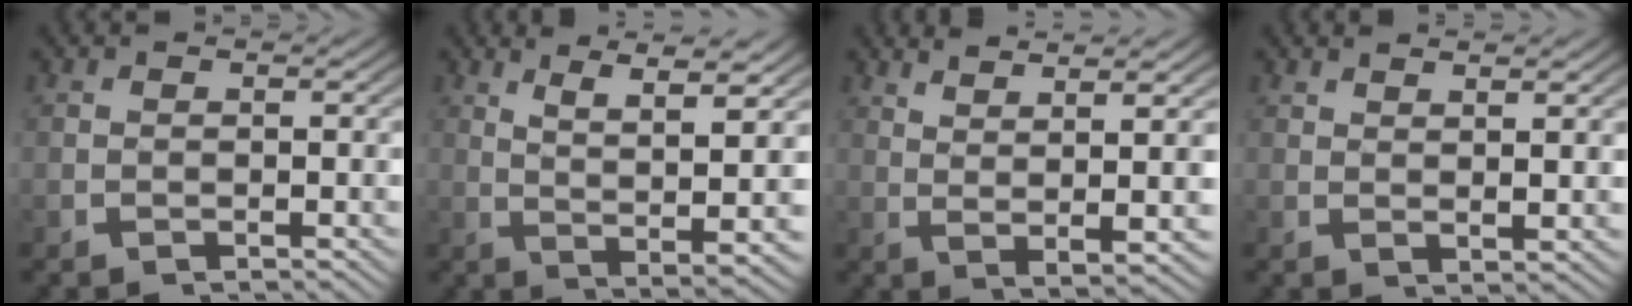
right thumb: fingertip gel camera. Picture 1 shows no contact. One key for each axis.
{"total": 8.4, "fx": 2.9, "fy": 3.1, "fz": 7.3, "tx": -0.119, "ty": 0.000, "tz": 0.047}
{"total": 6.4, "fx": 2.3, "fy": 1.5, "fz": 5.7, "tx": -0.093, "ty": -0.006, "tz": 0.050}
{"total": 1.9, "fx": 1.7, "fy": -0.1, "fz": 0.9, "tx": -0.016, "ty": -0.004, "tz": 0.035}